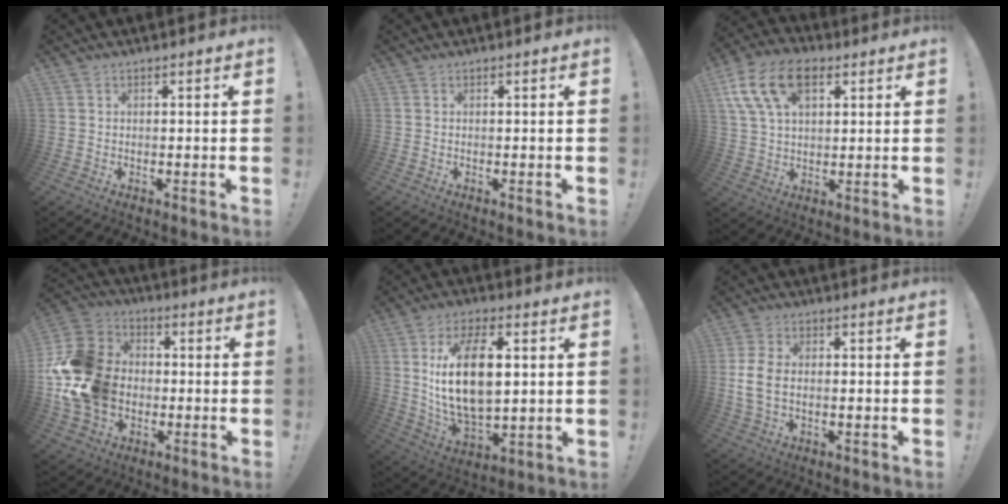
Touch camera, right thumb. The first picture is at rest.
{"total": 0.0}
{"total": 15.6, "force": [6.6, 9.5, 10.4], "torque": [-0.198, -0.011, 0.123]}
{"total": 20.0, "force": [-1.9, 16.2, 11.5], "torque": [-0.213, 0.023, -0.020]}
{"total": 18.3, "force": [3.7, 9.8, 15.1], "torque": [-0.268, -0.011, 0.055]}
{"total": 6.7, "force": [-0.7, 4.1, 5.3], "torque": [-0.112, 0.003, -0.010]}